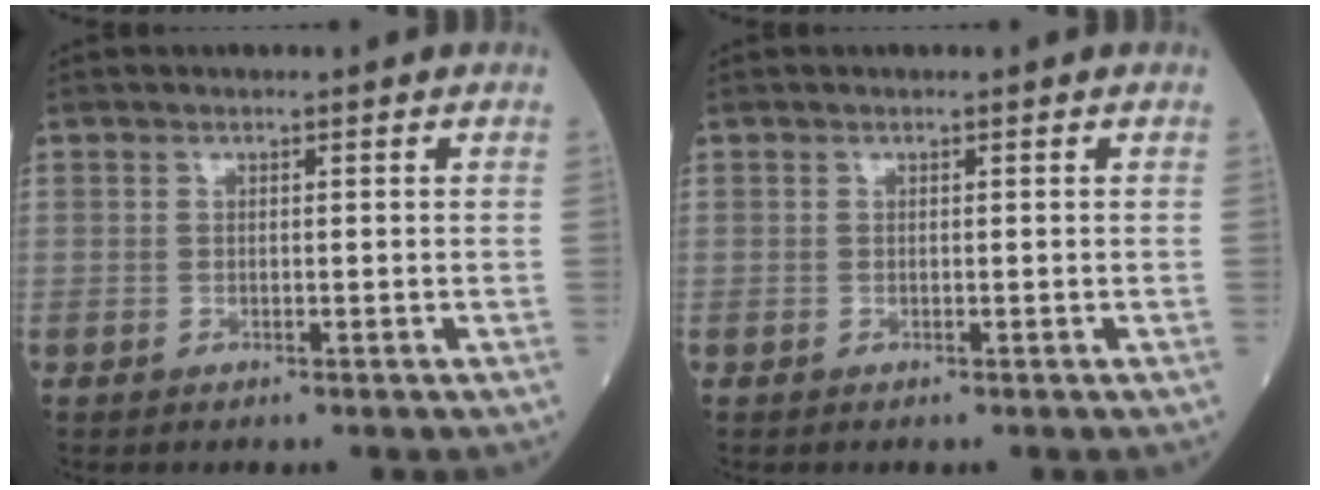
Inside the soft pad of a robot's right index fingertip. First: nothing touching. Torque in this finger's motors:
{"motor_torque": [0.01, 0.00, 0.00, -0.01]}